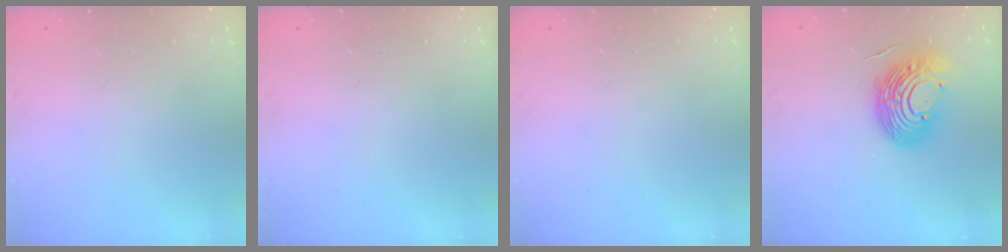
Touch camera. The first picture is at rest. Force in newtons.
{"total": 0.0}
{"total": 0.0}
{"total": 14.4, "press": 14.2, "slide": 2.4}